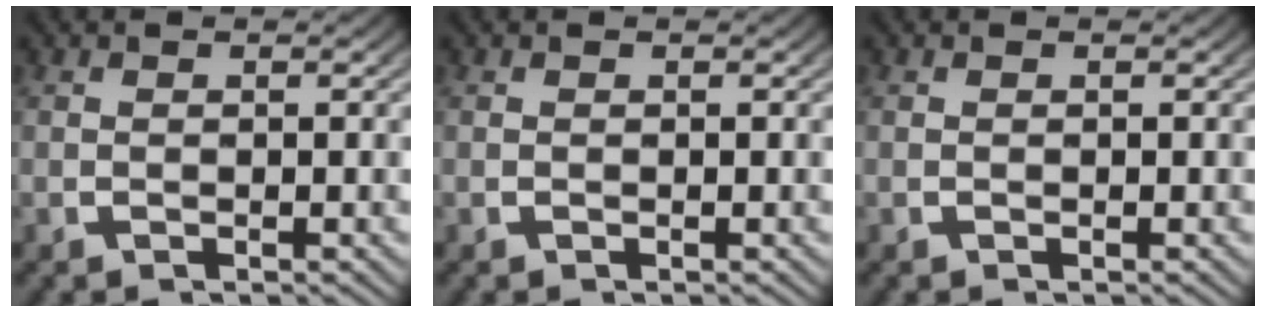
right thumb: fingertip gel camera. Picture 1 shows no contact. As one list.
[{"total": 0.0}, {"total": 0.0}]